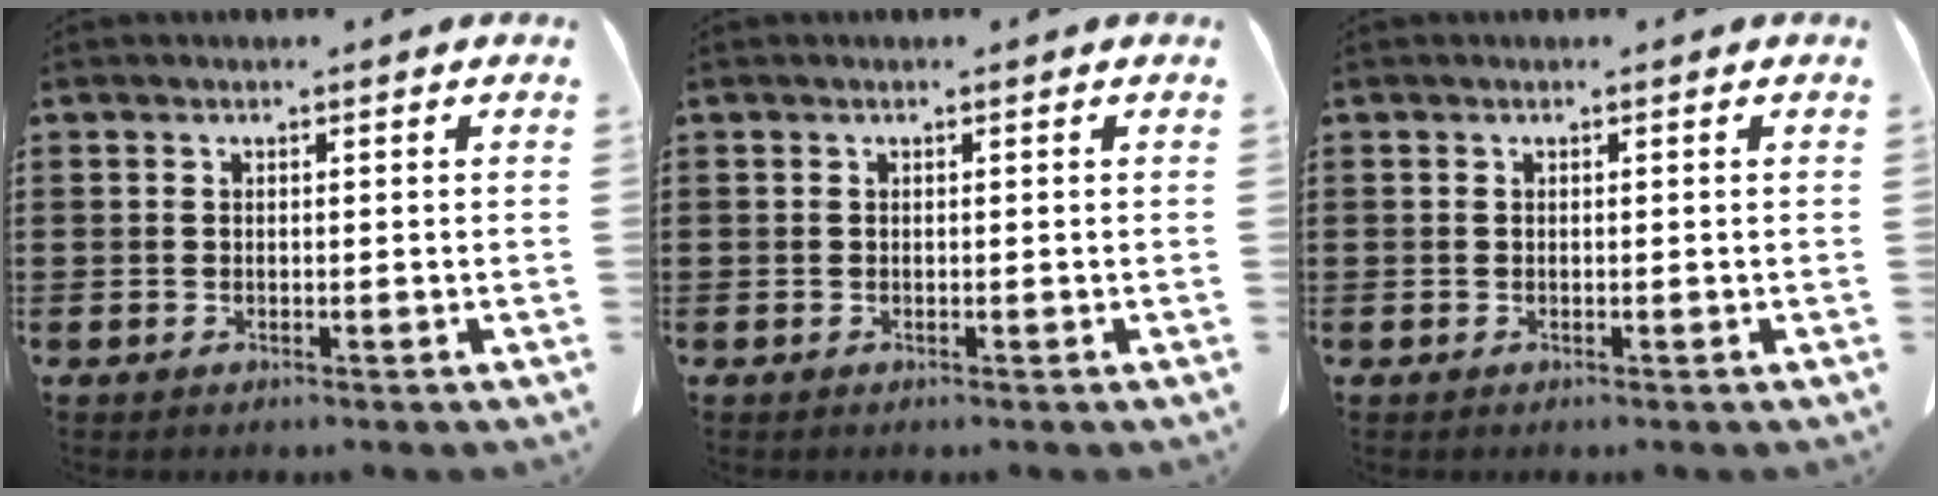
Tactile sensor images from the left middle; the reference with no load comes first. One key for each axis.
{"total": 0.0}
{"total": 0.0}